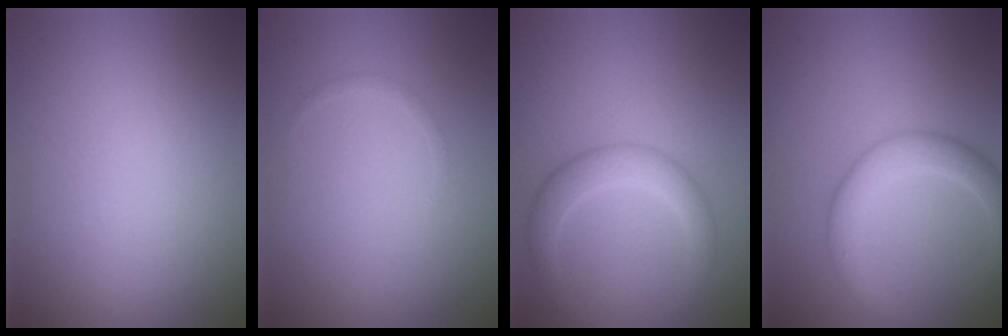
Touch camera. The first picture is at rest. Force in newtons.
{"total": 0.5, "press": 0.5, "slide": 0.1}
{"total": 2.9, "press": 2.9, "slide": 0.1}
{"total": 4.2, "press": 4.2, "slide": 0.1}